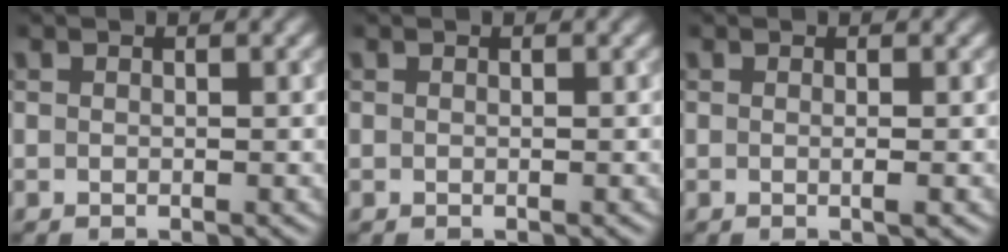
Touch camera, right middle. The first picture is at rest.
{"total": 0.0}
{"total": 1.3, "force": [-0.1, 0.3, 1.2], "torque": [-0.013, 0.000, -0.005]}